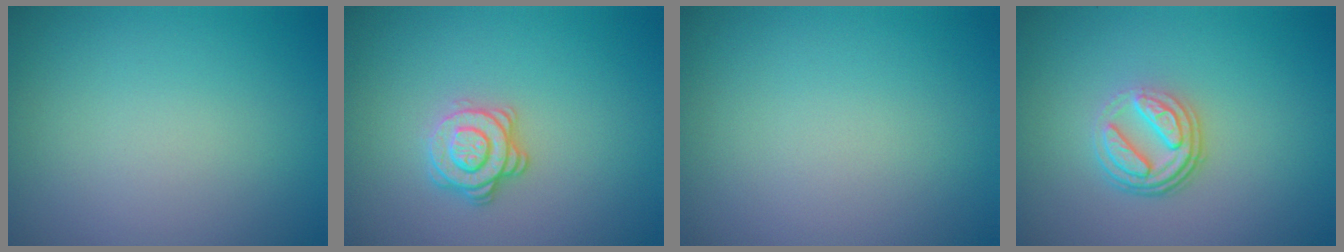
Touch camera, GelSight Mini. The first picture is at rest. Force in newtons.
{"total": 2.8, "press": 2.5, "slide": 1.2}
{"total": 0.0}
{"total": 3.9, "press": 2.8, "slide": 2.7}